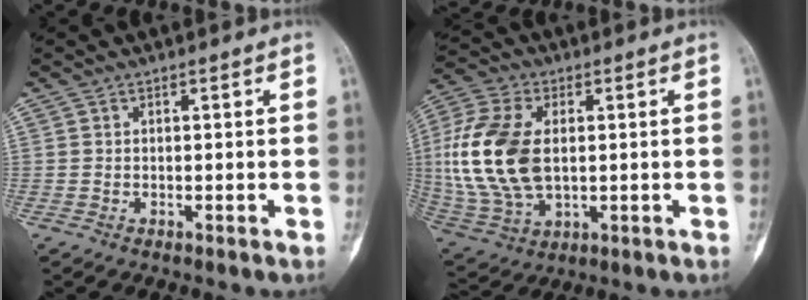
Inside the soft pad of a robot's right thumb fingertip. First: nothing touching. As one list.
[{"total": 18.6, "force": [1.4, 11.2, 14.8], "torque": [-0.331, -0.003, 0.034]}]